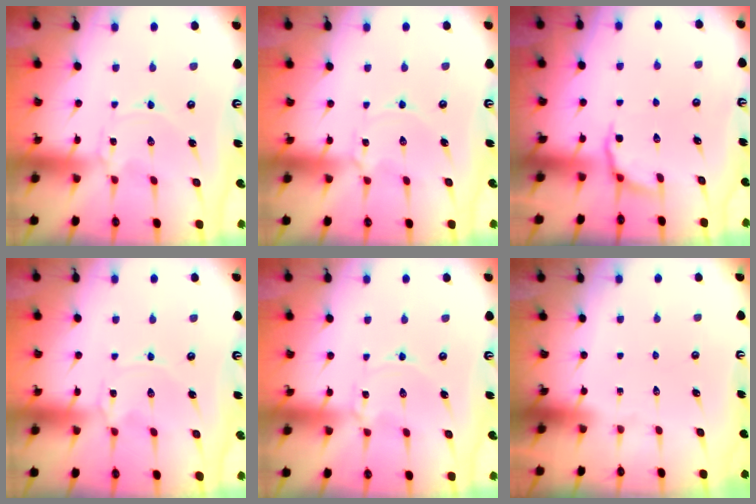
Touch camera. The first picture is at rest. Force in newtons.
{"total": 1.7, "press": 1.7, "slide": 0.3}
{"total": 3.2, "press": 2.2, "slide": 2.2}
{"total": 0.0}
{"total": 1.0, "press": 1.0, "slide": 0.2}
{"total": 0.0}